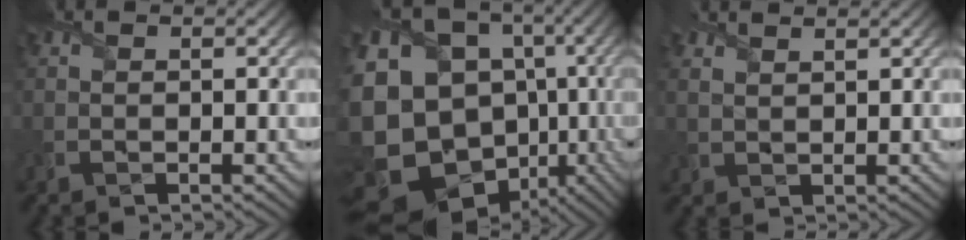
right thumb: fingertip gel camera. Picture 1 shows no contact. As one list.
[{"total": 19.5, "force": [-2.4, 16.4, 10.2], "torque": [-0.277, -0.040, -0.009]}, {"total": 2.0, "force": [1.8, 0.4, 0.8], "torque": [-0.017, -0.003, 0.042]}]